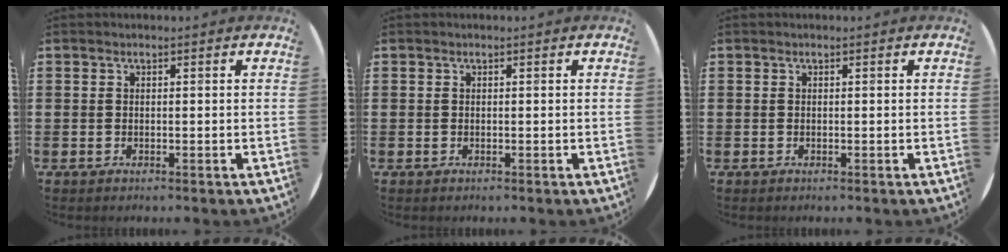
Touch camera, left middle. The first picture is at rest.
{"total": 0.0}
{"total": 0.0}